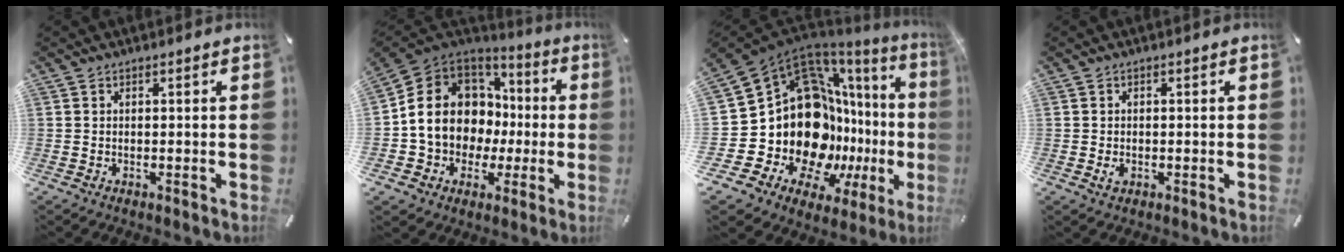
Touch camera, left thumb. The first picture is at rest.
{"total": 14.6, "force": [-0.5, 13.0, 6.6], "torque": [-0.142, 0.000, 0.000]}
{"total": 25.4, "force": [-2.0, 17.0, 18.8], "torque": [-0.312, -0.087, 0.019]}
{"total": 1.6, "force": [-0.3, 1.1, 1.1], "torque": [-0.019, 0.002, -0.006]}